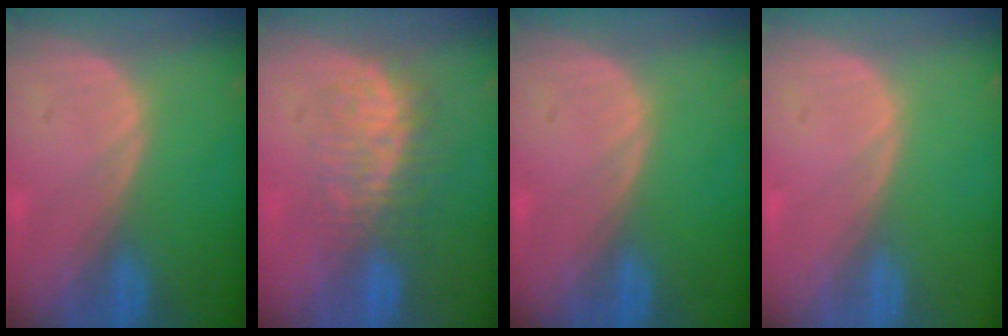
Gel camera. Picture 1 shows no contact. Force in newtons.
{"total": 7.7, "press": 7.4, "slide": 1.8}
{"total": 0.0}
{"total": 0.0}